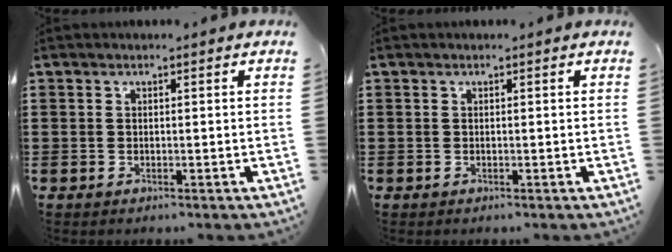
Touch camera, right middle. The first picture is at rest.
{"total": 0.0}